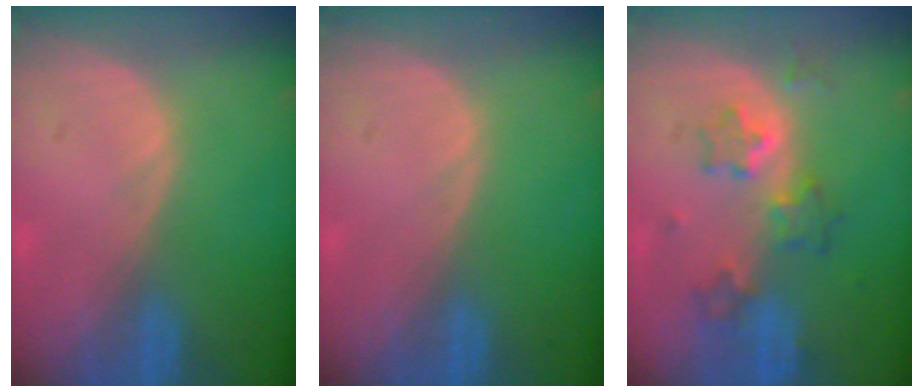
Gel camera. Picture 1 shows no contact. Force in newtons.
{"total": 0.0}
{"total": 6.2, "press": 5.8, "slide": 2.1}